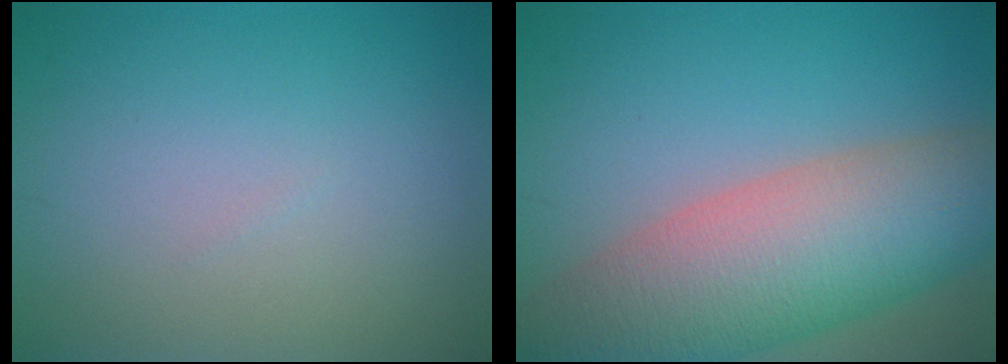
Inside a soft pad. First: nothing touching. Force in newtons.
{"total": 11.5, "press": 11.5, "slide": 0.7}